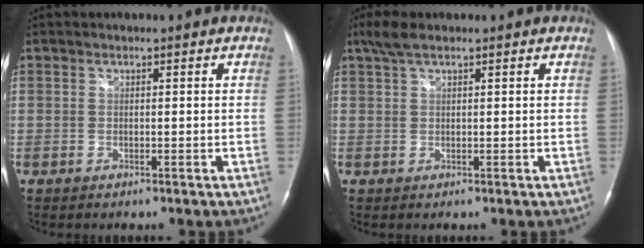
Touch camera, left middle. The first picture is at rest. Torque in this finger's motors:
{"motor_torque": [0.36, -0.04, -0.04, 0.02]}